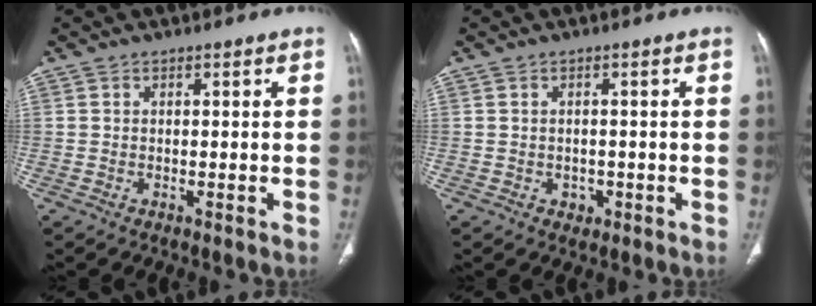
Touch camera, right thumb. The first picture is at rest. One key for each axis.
{"total": 1.6, "fx": -0.6, "fy": 1.4, "fz": 0.6, "tx": -0.004, "ty": 0.003, "tz": -0.005}